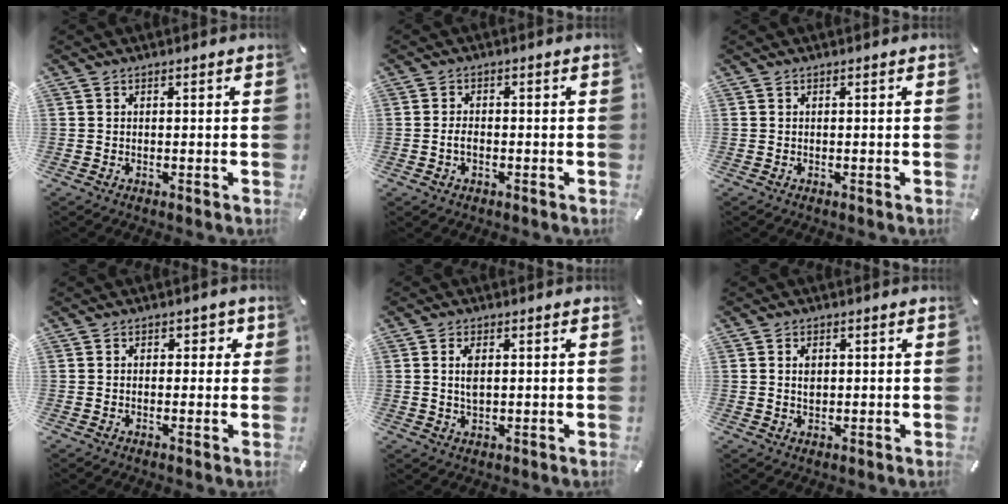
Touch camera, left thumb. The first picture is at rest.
{"total": 2.6, "force": [-0.7, 1.7, 1.9], "torque": [-0.042, 0.002, -0.015]}
{"total": 0.0}
{"total": 2.0, "force": [0.0, 1.6, 1.2], "torque": [-0.009, 0.002, -0.007]}
{"total": 3.7, "force": [0.7, 2.1, 3.0], "torque": [-0.065, 0.001, 0.006]}
{"total": 2.6, "force": [0.5, 1.9, 1.7], "torque": [-0.023, 0.000, 0.004]}